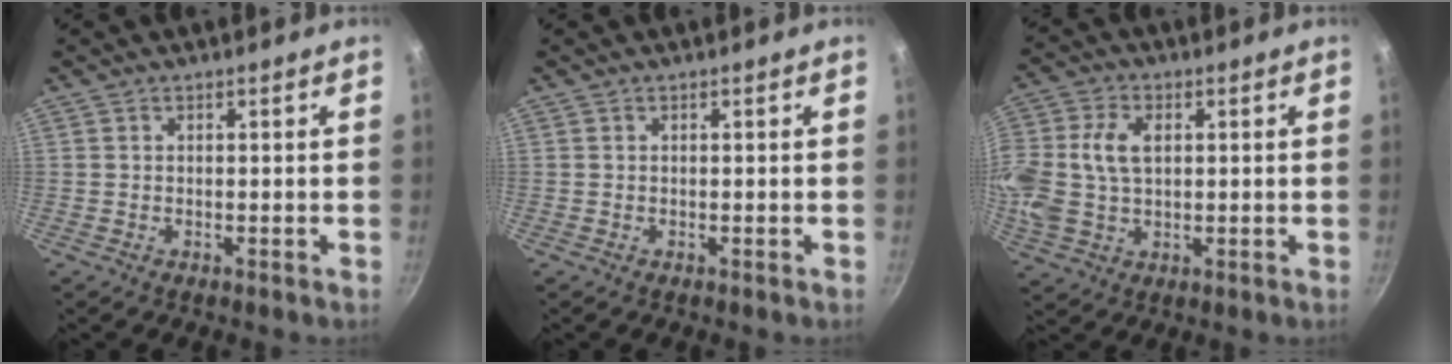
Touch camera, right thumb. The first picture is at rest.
{"total": 0.0}
{"total": 15.8, "force": [2.2, 11.1, 11.0], "torque": [-0.256, 0.027, 0.040]}